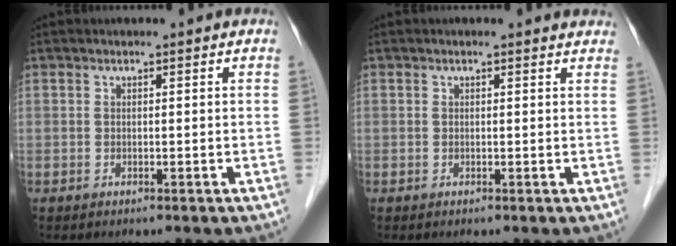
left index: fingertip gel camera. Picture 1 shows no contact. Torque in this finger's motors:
{"motor_torque": [0.12, -0.12, -0.41, -0.11]}